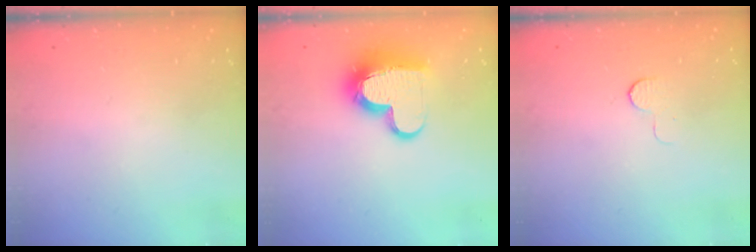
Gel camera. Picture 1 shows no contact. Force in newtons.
{"total": 12.7, "press": 12.7, "slide": 1.4}
{"total": 3.7, "press": 3.7, "slide": 0.3}